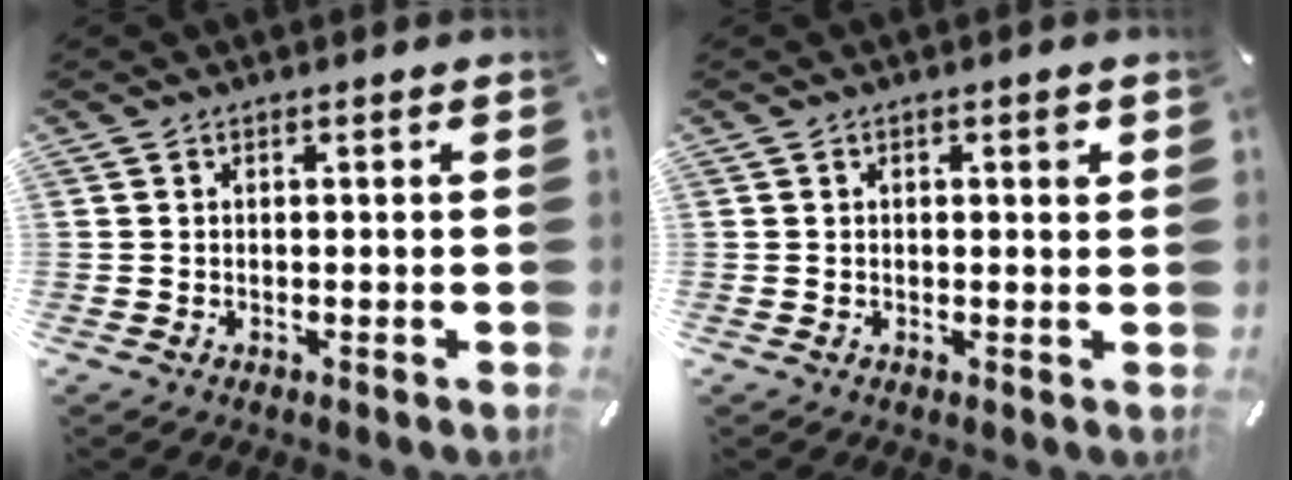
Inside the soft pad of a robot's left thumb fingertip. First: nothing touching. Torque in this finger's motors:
{"motor_torque": [0.03, -0.31, 0.08, 0.25, 0.00]}